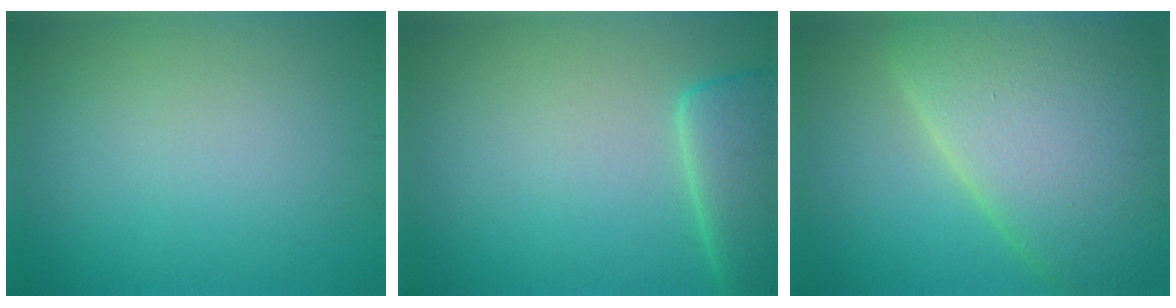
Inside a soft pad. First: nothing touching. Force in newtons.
{"total": 4.8, "press": 4.8, "slide": 0.5}
{"total": 11.4, "press": 11.4, "slide": 0.5}